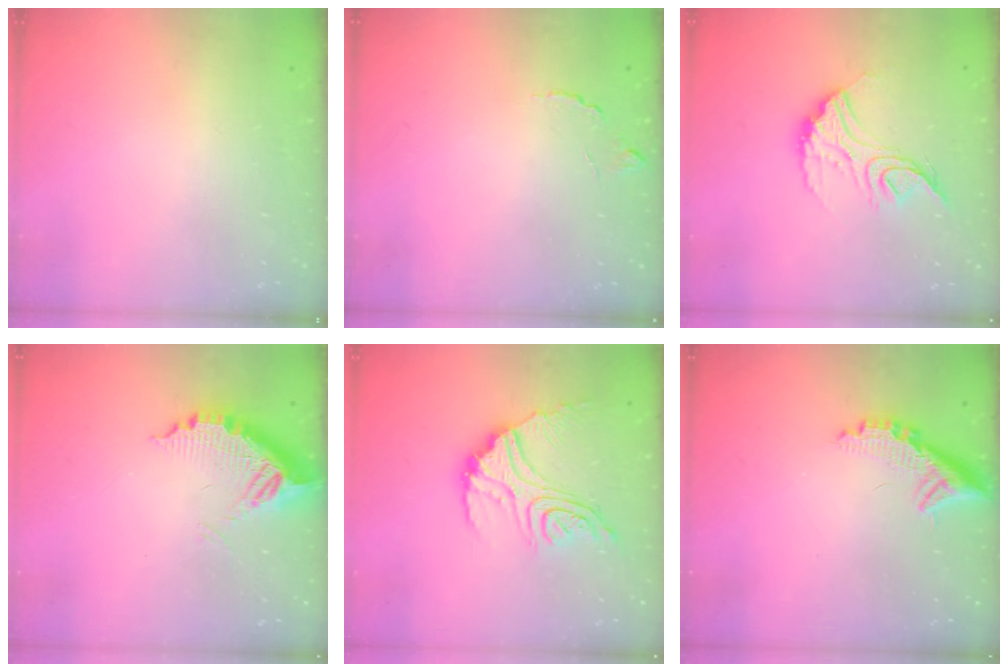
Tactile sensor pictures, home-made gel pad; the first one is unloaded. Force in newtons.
{"total": 6.0, "press": 6.0, "slide": 0.4}
{"total": 14.3, "press": 14.2, "slide": 1.1}
{"total": 10.8, "press": 10.7, "slide": 0.9}
{"total": 18.5, "press": 18.5, "slide": 1.6}
{"total": 12.5, "press": 12.5, "slide": 1.1}